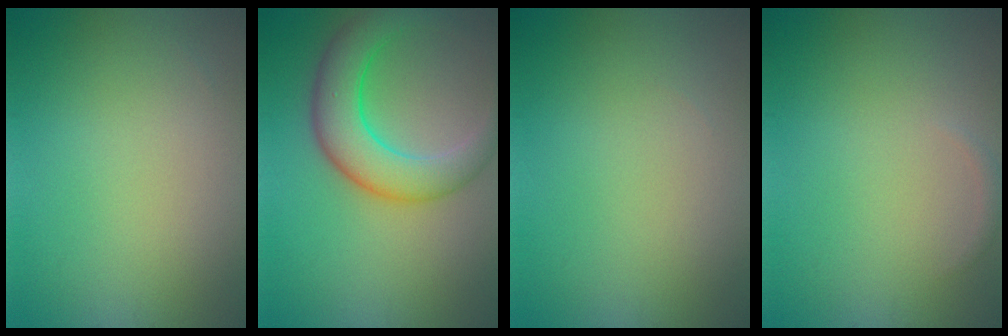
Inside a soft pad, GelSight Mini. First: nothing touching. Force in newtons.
{"total": 6.6, "press": 6.6, "slide": 0.4}
{"total": 0.0}
{"total": 0.6, "press": 0.6, "slide": 0.0}